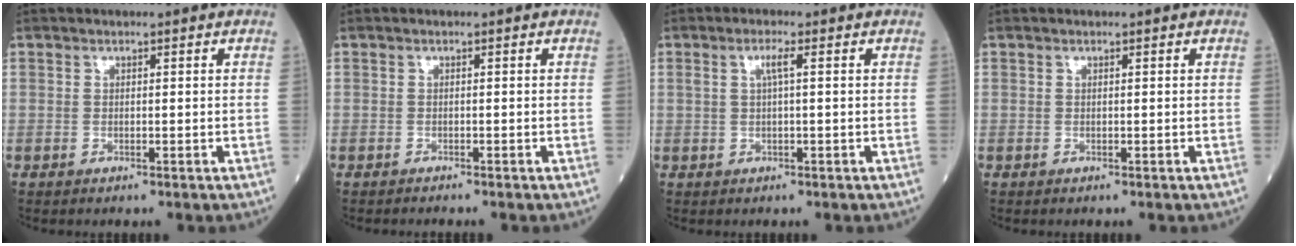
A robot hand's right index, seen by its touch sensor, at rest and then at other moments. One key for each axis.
{"total": 0.6, "fx": -0.6, "fy": -0.2, "fz": 0.0, "tx": -0.008, "ty": -0.002, "tz": -0.011}
{"total": 2.1, "fx": 0.5, "fy": 0.0, "fz": 2.0, "tx": -0.044, "ty": 0.005, "tz": 0.009}
{"total": 0.0}